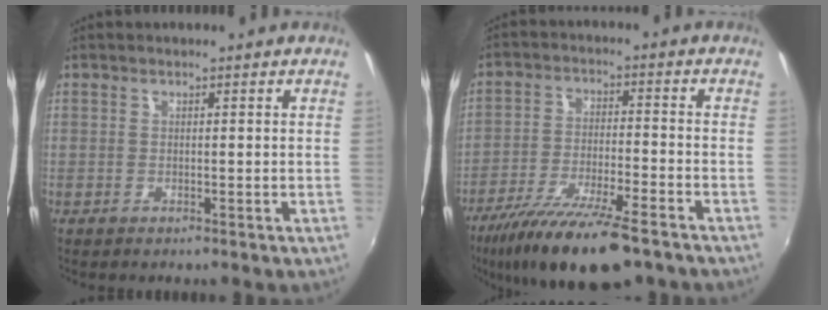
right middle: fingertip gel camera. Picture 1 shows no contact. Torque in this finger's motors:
{"motor_torque": [1.10, -1.03, 0.29, 0.11]}